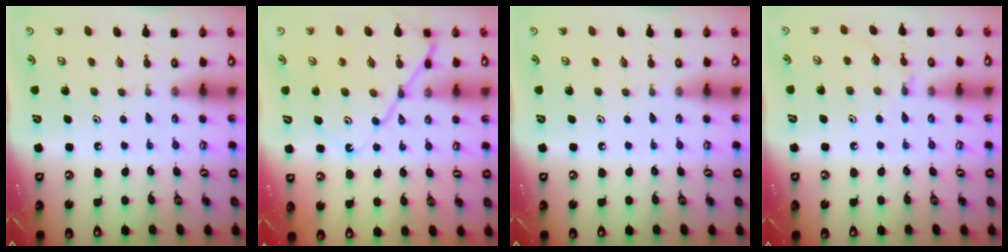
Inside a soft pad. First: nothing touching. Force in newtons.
{"total": 12.4, "press": 12.3, "slide": 1.4}
{"total": 0.0}
{"total": 5.6, "press": 5.5, "slide": 0.7}